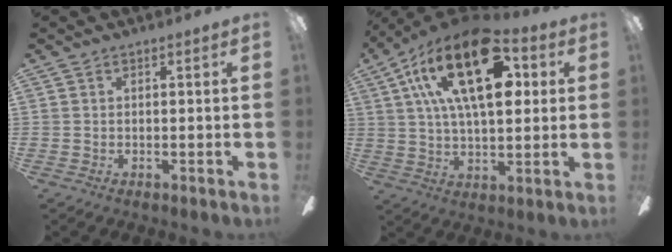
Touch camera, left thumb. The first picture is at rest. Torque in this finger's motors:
{"motor_torque": [-0.11, 1.71, 1.38, -1.39, 0.71]}